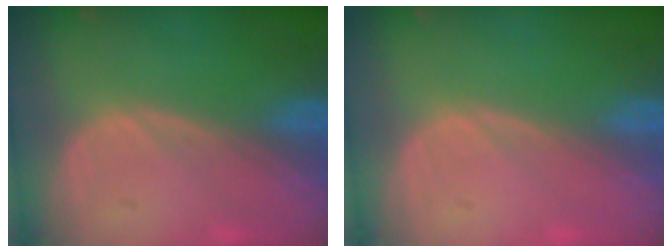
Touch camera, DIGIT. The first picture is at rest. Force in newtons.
{"total": 0.0}